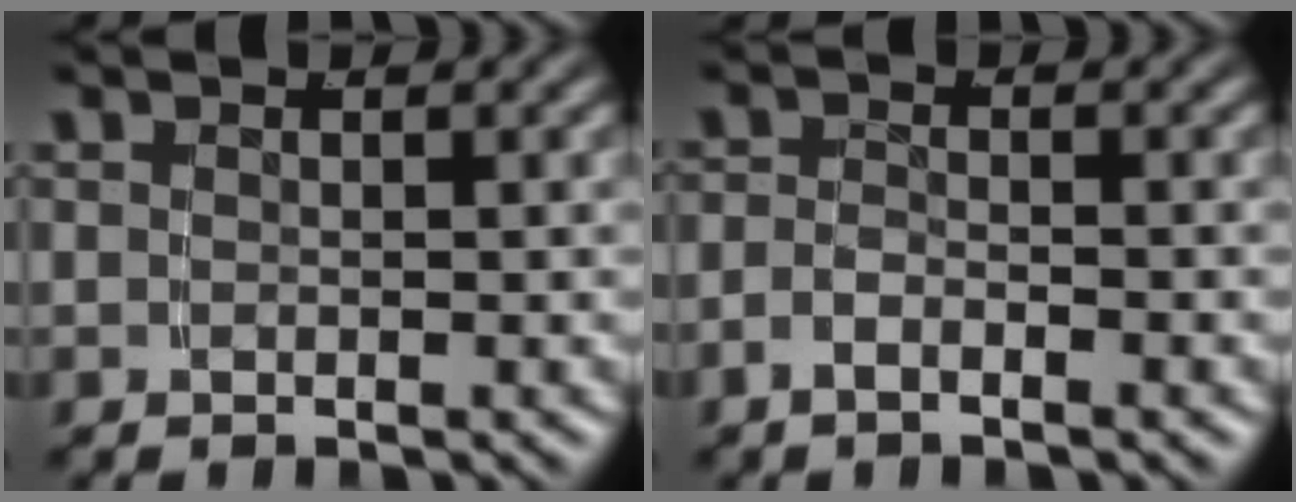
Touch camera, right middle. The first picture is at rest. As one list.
[{"total": 1.7, "force": [-1.2, 0.7, 1.0], "torque": [-0.023, -0.004, -0.024]}]